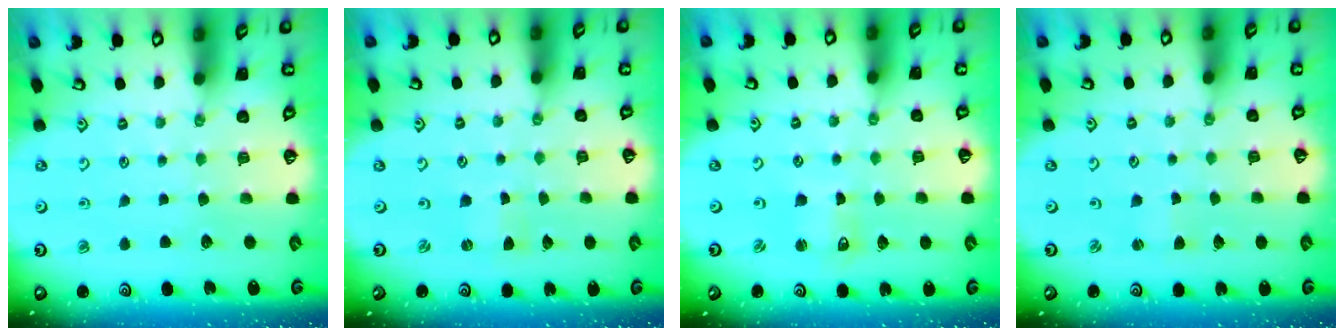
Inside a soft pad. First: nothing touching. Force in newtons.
{"total": 0.0}
{"total": 2.6, "press": 2.6, "slide": 0.2}
{"total": 1.4, "press": 1.4, "slide": 0.3}